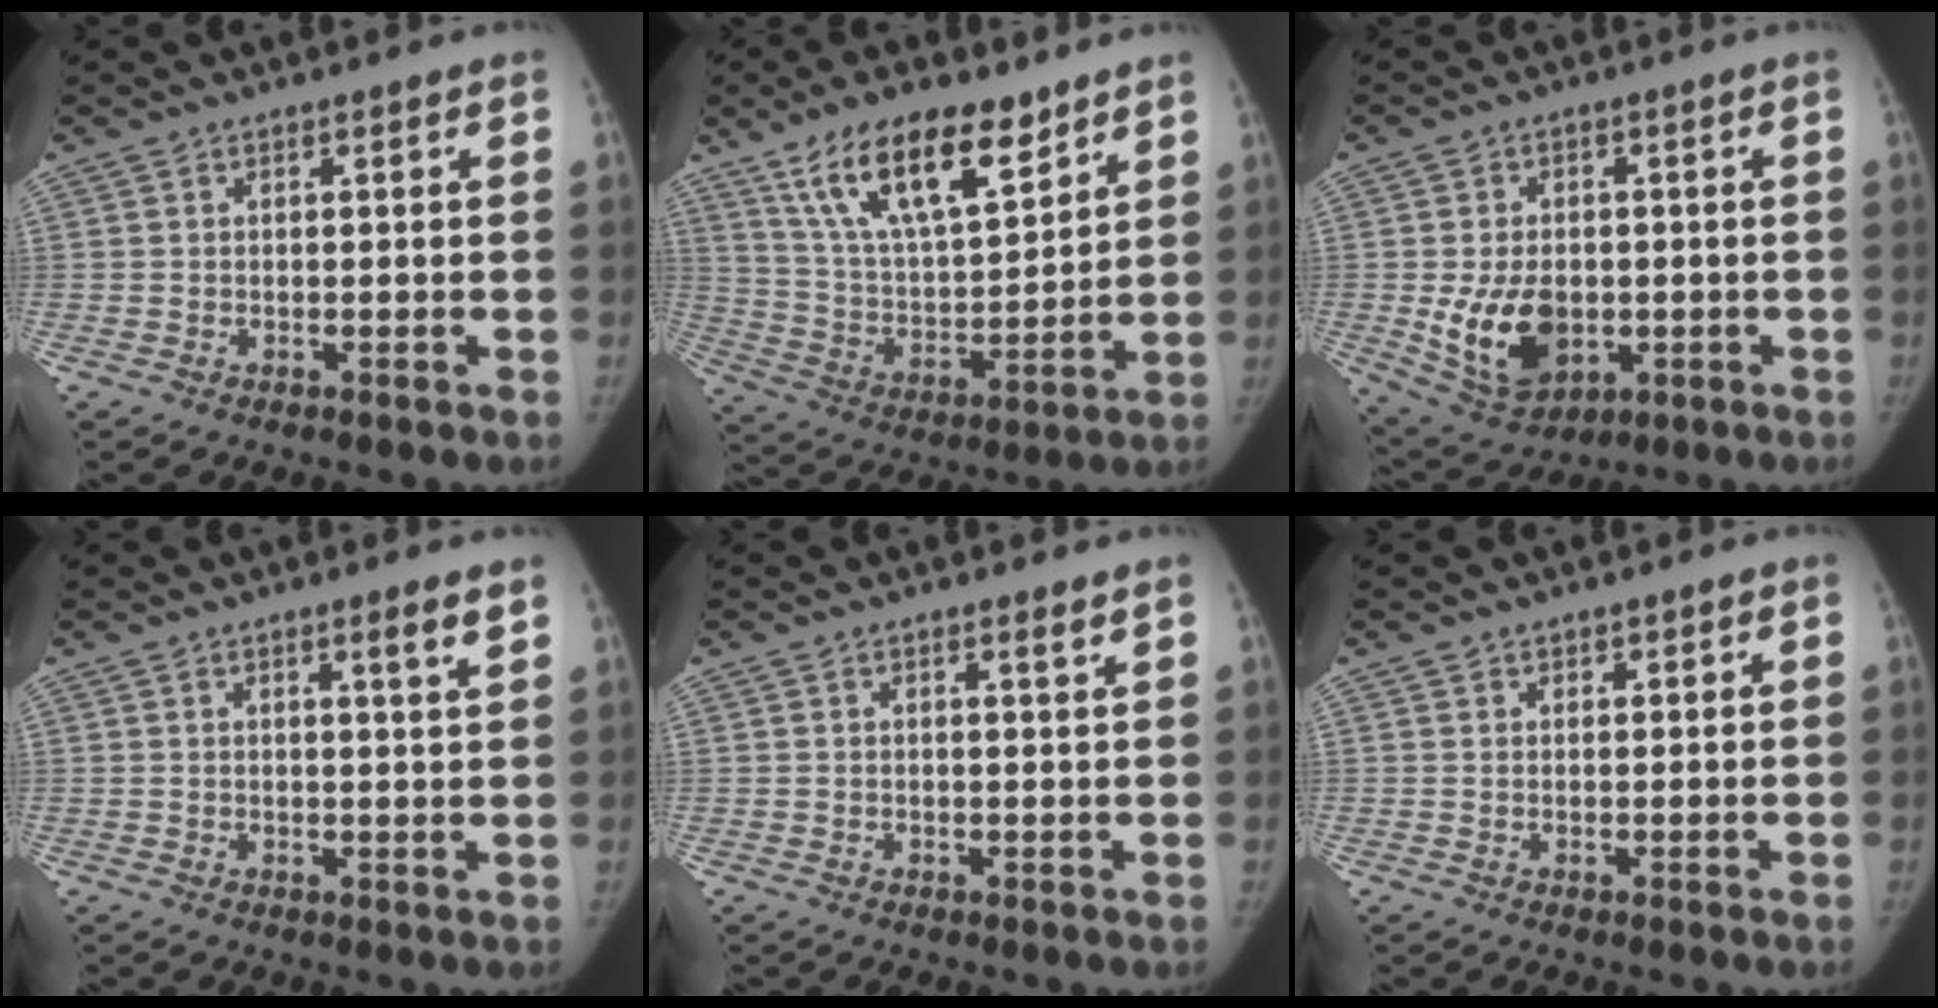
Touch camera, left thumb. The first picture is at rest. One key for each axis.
{"total": 18.2, "fx": 11.6, "fy": 7.2, "fz": 12.0, "tx": -0.173, "ty": -0.052, "tz": 0.217}
{"total": 11.8, "fx": -1.7, "fy": 8.2, "fz": 8.2, "tx": -0.116, "ty": -0.007, "tz": -0.011}
{"total": 3.1, "fx": 2.0, "fy": -0.1, "fz": 2.4, "tx": -0.035, "ty": -0.017, "tz": 0.030}
{"total": 1.2, "fx": 0.9, "fy": -0.1, "fz": 0.8, "tx": -0.012, "ty": -0.009, "tz": 0.014}
{"total": 1.0, "fx": 0.7, "fy": 0.6, "fz": 0.1, "tx": 0.014, "ty": -0.003, "tz": 0.007}